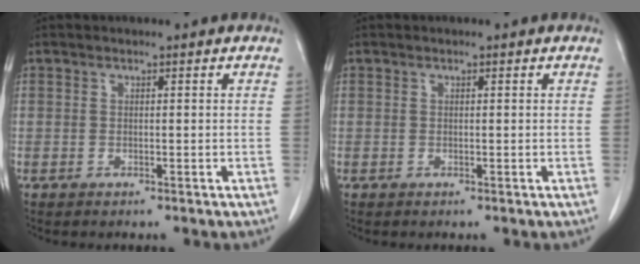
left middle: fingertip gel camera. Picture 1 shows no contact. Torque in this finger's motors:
{"motor_torque": [-0.09, 0.09, -0.08, 0.00]}